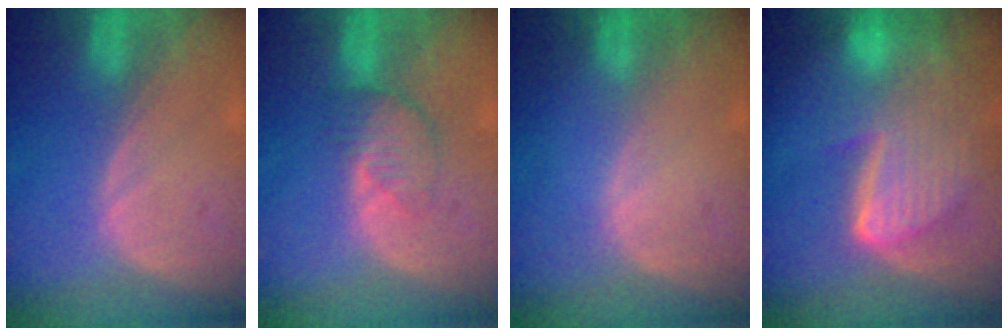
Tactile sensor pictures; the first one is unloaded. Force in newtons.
{"total": 4.2, "press": 3.7, "slide": 1.9}
{"total": 0.0}
{"total": 9.8, "press": 8.3, "slide": 5.3}